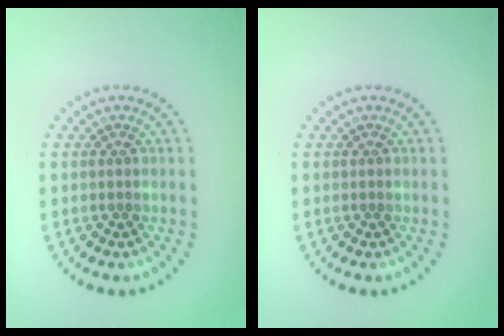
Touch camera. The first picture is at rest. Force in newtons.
{"total": 0.0}